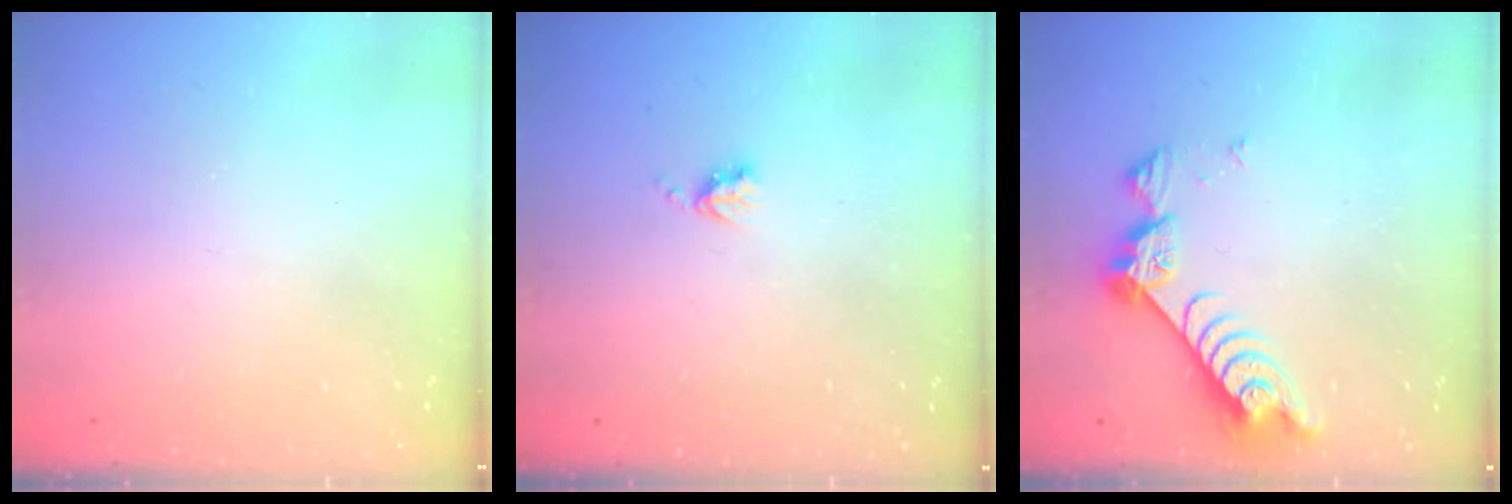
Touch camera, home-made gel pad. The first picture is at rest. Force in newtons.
{"total": 3.7, "press": 3.6, "slide": 0.5}
{"total": 7.4, "press": 7.3, "slide": 0.9}